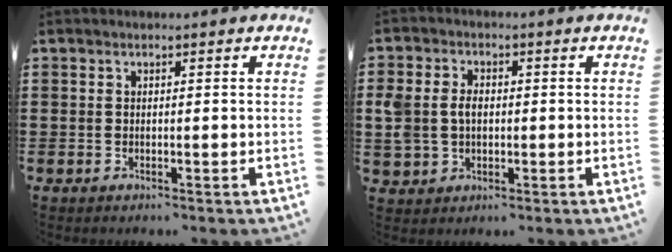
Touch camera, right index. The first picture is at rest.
{"total": 4.4, "force": [0.1, 3.5, 2.7], "torque": [-0.076, 0.008, -0.006]}